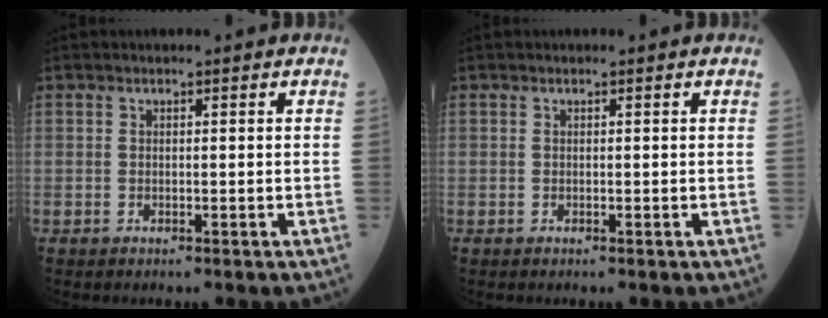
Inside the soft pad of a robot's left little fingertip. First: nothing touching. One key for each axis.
{"total": 0.0}